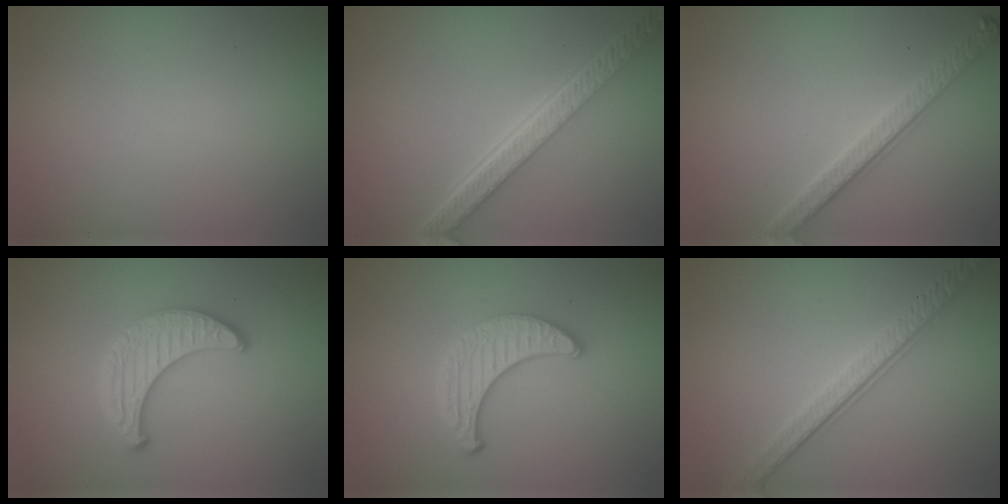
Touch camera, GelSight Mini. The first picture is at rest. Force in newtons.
{"total": 5.4, "press": 4.1, "slide": 3.5}
{"total": 2.8, "press": 2.8, "slide": 0.7}
{"total": 3.1, "press": 3.1, "slide": 0.1}
{"total": 3.2, "press": 3.0, "slide": 1.1}
{"total": 3.8, "press": 2.8, "slide": 2.7}